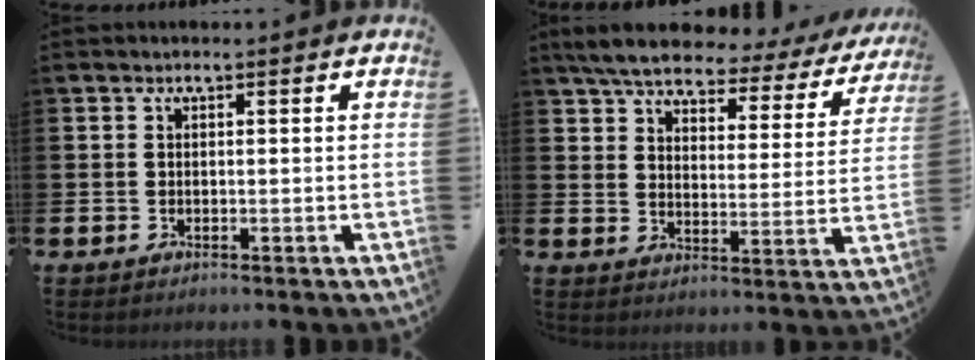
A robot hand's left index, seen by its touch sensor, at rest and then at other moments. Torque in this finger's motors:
{"motor_torque": [1.08, -1.06, 0.45, 0.21]}